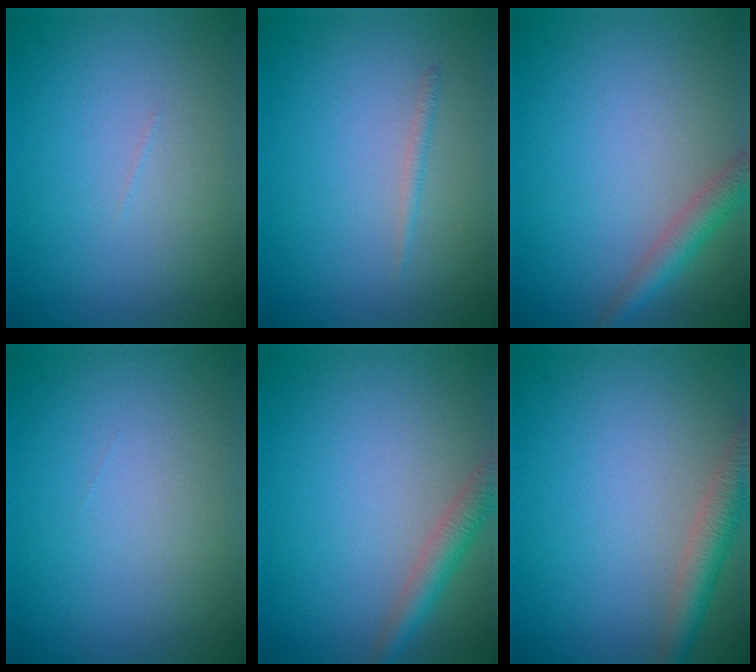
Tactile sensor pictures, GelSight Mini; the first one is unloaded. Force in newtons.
{"total": 0.7, "press": 0.7, "slide": 0.1}
{"total": 2.6, "press": 2.6, "slide": 0.1}
{"total": 0.0}
{"total": 2.8, "press": 2.8, "slide": 0.1}
{"total": 3.5, "press": 3.5, "slide": 0.1}